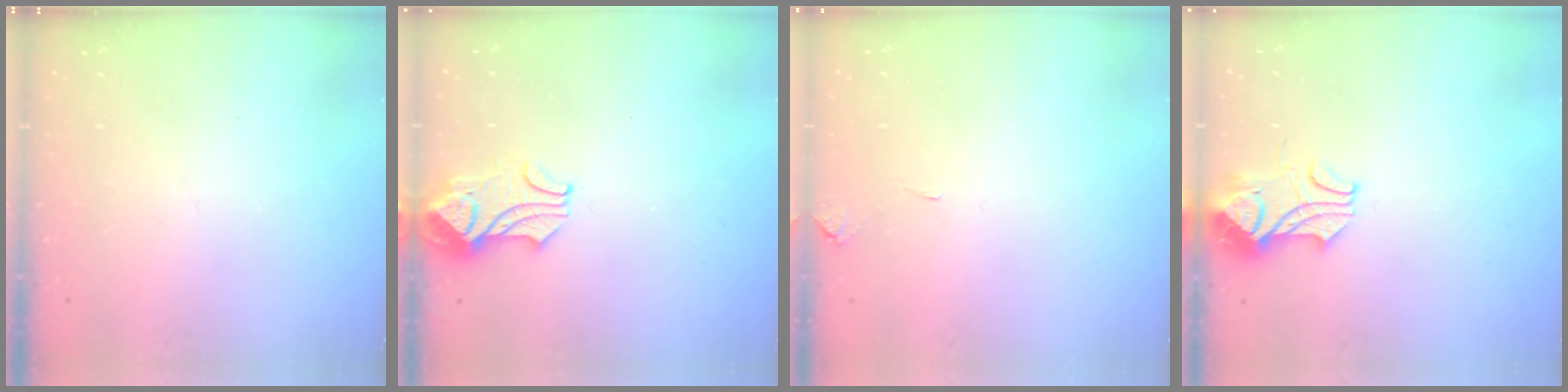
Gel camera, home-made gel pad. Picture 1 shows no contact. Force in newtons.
{"total": 2.1, "press": 2.0, "slide": 0.7}
{"total": 1.1, "press": 1.0, "slide": 0.3}
{"total": 2.0, "press": 1.8, "slide": 0.9}